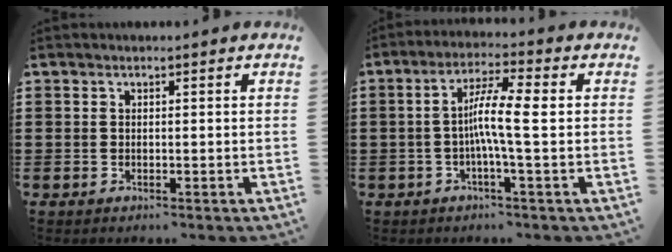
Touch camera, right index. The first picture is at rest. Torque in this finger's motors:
{"motor_torque": [0.82, -0.01, 0.40, 0.10]}